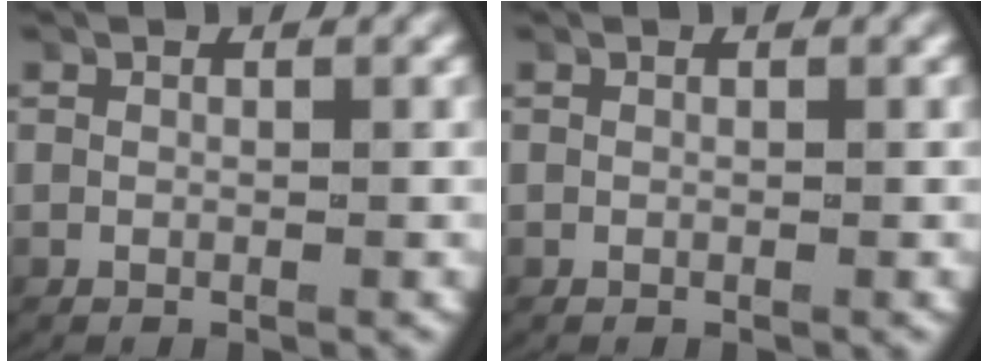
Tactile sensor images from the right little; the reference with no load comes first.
{"total": 0.0}